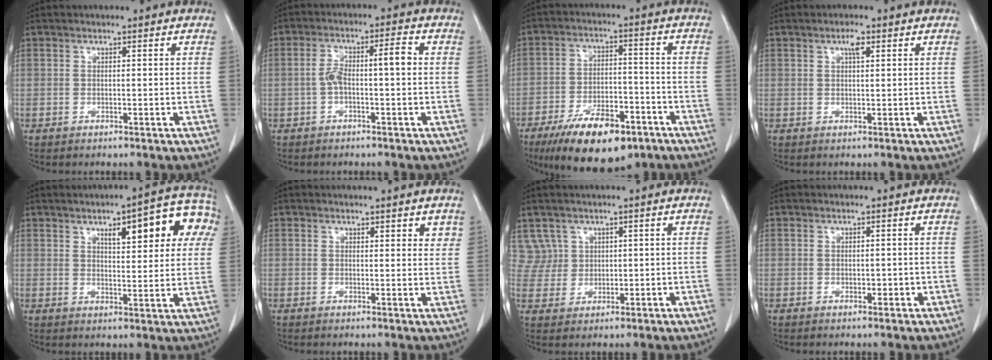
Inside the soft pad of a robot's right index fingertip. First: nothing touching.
{"total": 5.6, "force": [-0.5, 1.1, 5.4], "torque": [-0.107, 0.030, -0.004]}
{"total": 14.6, "force": [-9.3, 5.7, 9.7], "torque": [-0.160, -0.003, -0.148]}
{"total": 1.9, "force": [0.9, 0.5, 1.6], "torque": [-0.028, 0.002, 0.015]}
{"total": 13.1, "force": [5.6, 3.7, 11.2], "torque": [-0.132, 0.027, 0.069]}
{"total": 3.0, "force": [2.2, 1.0, 1.8], "torque": [-0.015, -0.004, 0.025]}
{"total": 3.9, "force": [2.0, 3.3, -0.5], "torque": [0.018, 0.011, 0.042]}
{"total": 1.1, "force": [-0.3, 0.7, 0.9], "torque": [-0.014, 0.000, 0.002]}